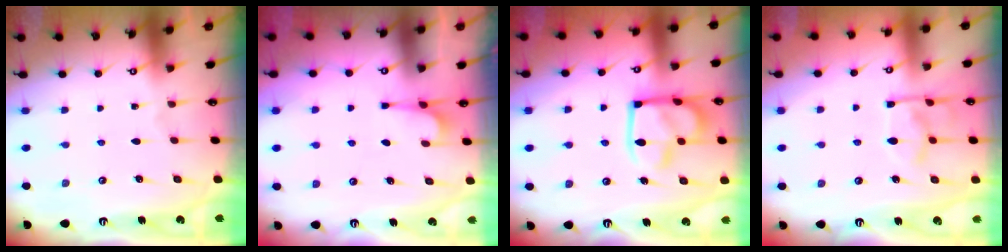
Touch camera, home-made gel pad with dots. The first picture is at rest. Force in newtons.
{"total": 2.8, "press": 2.7, "slide": 0.9}
{"total": 14.7, "press": 14.6, "slide": 1.6}
{"total": 8.8, "press": 8.7, "slide": 1.3}